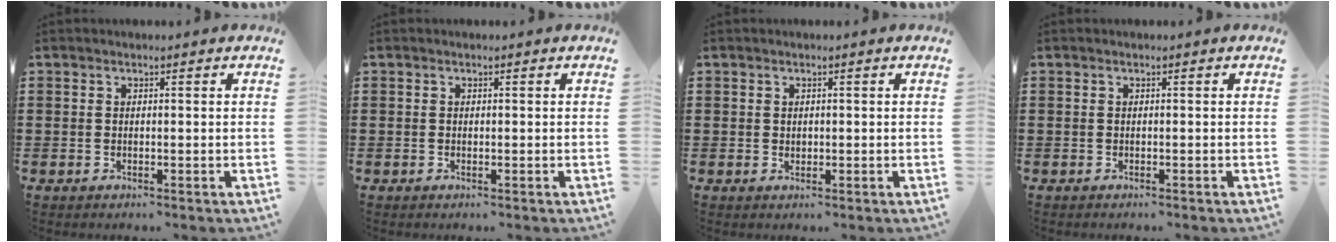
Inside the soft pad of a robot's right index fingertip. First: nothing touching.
{"total": 0.0}
{"total": 0.6, "force": [0.2, 0.6, 0.1], "torque": [-0.003, 0.004, 0.003]}
{"total": 0.0}